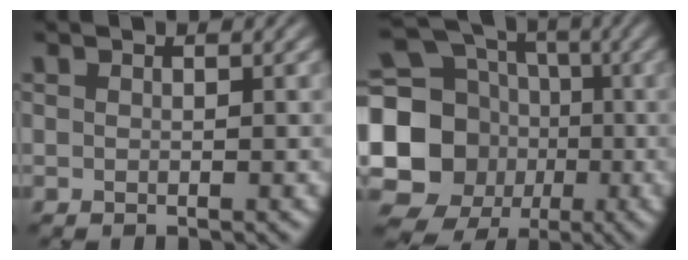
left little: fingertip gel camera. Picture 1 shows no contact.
{"total": 11.8, "force": [-1.8, 10.6, 5.0], "torque": [-0.124, -0.022, -0.041]}